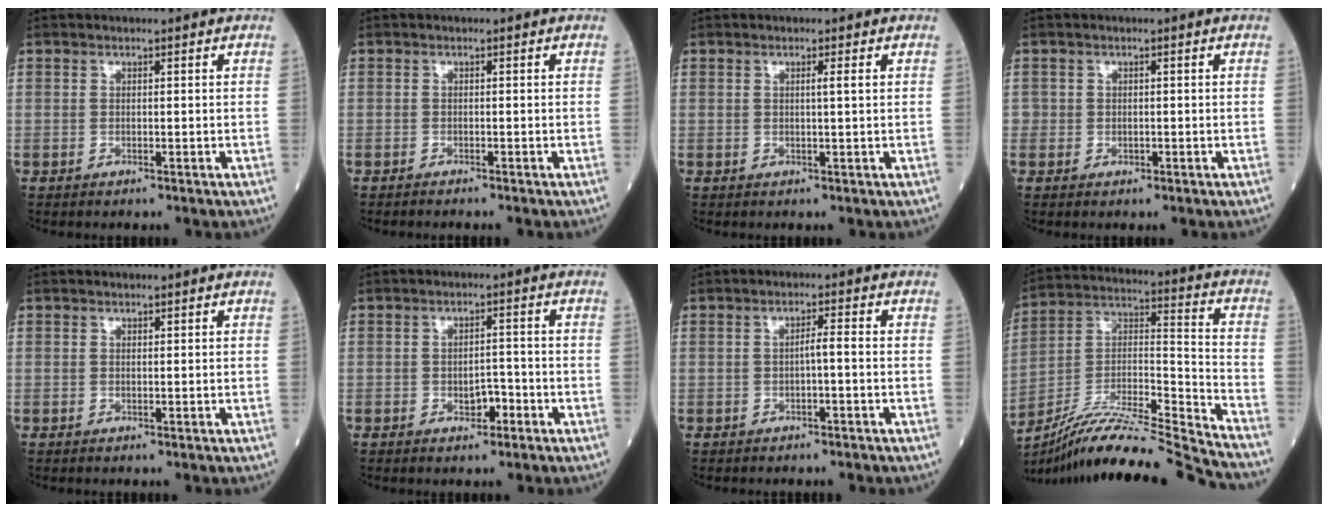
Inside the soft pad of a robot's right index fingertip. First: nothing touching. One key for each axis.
{"total": 1.1, "fx": -1.0, "fy": -0.1, "fz": 0.4, "tx": -0.011, "ty": 0.000, "tz": -0.013}
{"total": 1.2, "fx": 0.4, "fy": -0.3, "fz": 1.1, "tx": -0.023, "ty": -0.002, "tz": 0.005}
{"total": 1.2, "fx": -0.2, "fy": 1.1, "fz": 0.3, "tx": -0.004, "ty": 0.002, "tz": -0.004}
{"total": 0.0}
{"total": 2.9, "fx": -1.3, "fy": 1.5, "fz": 2.1, "tx": -0.026, "ty": 0.006, "tz": -0.018}
{"total": 1.7, "fx": -0.4, "fy": 0.0, "fz": 1.7, "tx": -0.031, "ty": 0.001, "tz": -0.006}
{"total": 24.0, "fx": -22.0, "fy": -1.2, "fz": 9.6, "tx": -0.183, "ty": -0.009, "tz": -0.366}